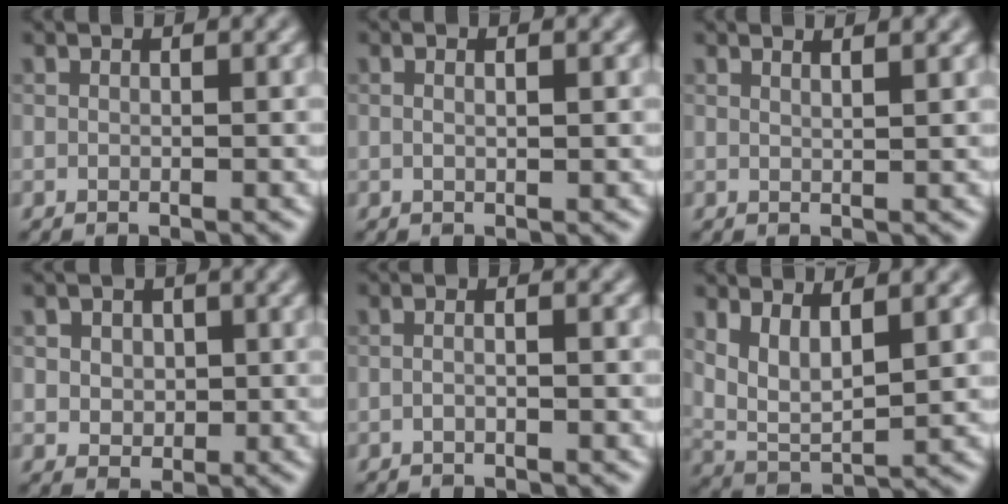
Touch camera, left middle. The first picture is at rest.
{"total": 1.6, "force": [0.6, 0.5, 1.5], "torque": [-0.013, -0.006, -0.002]}
{"total": 2.7, "force": [1.8, 1.1, 1.8], "torque": [0.004, 0.010, -0.005]}
{"total": 3.0, "force": [0.7, 2.5, 1.5], "torque": [-0.029, 0.003, 0.004]}
{"total": 2.5, "force": [0.3, 1.3, 2.2], "torque": [-0.012, 0.008, -0.024]}
{"total": 4.3, "force": [1.7, 1.9, 3.5], "torque": [-0.080, -0.011, 0.038]}